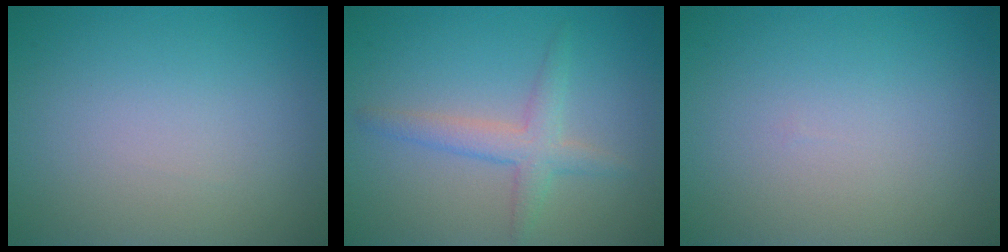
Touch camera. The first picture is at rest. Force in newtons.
{"total": 2.8, "press": 2.8, "slide": 0.1}
{"total": 0.0}